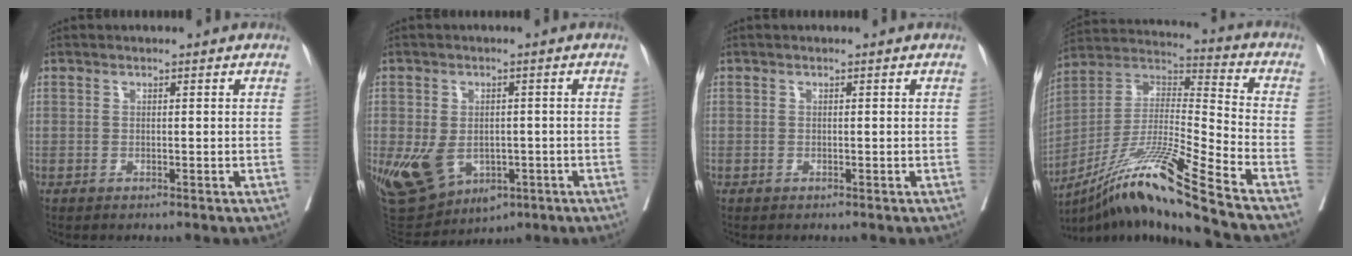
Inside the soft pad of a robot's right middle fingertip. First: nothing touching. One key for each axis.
{"total": 11.8, "fx": -3.9, "fy": 8.5, "fz": 7.3, "tx": -0.140, "ty": -0.001, "tz": -0.041}
{"total": 0.0}
{"total": 19.0, "fx": -13.1, "fy": -1.4, "fz": 13.7, "tx": -0.273, "ty": -0.018, "tz": -0.239}